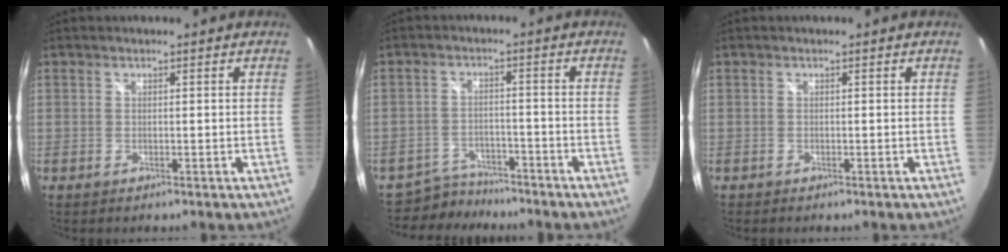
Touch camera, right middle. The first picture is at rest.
{"total": 5.7, "force": [-5.2, 2.2, -0.4], "torque": [-0.007, 0.009, -0.088]}
{"total": 0.0}